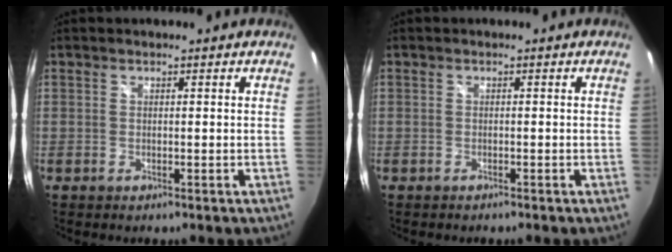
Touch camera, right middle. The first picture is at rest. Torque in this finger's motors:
{"motor_torque": [-0.56, 0.25, 0.05, 0.00]}